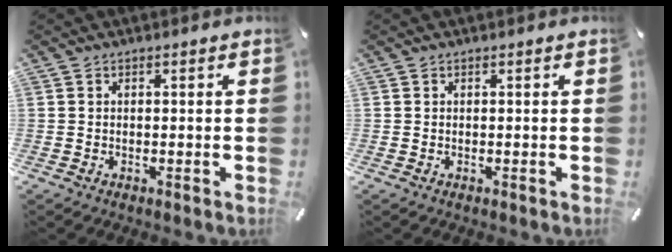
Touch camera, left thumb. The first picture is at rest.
{"total": 0.0}